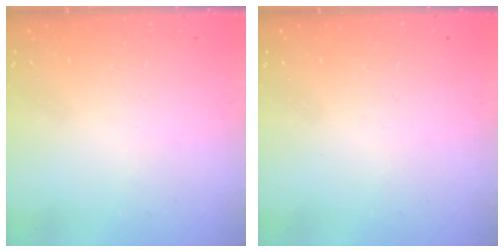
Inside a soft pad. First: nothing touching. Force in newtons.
{"total": 0.0}